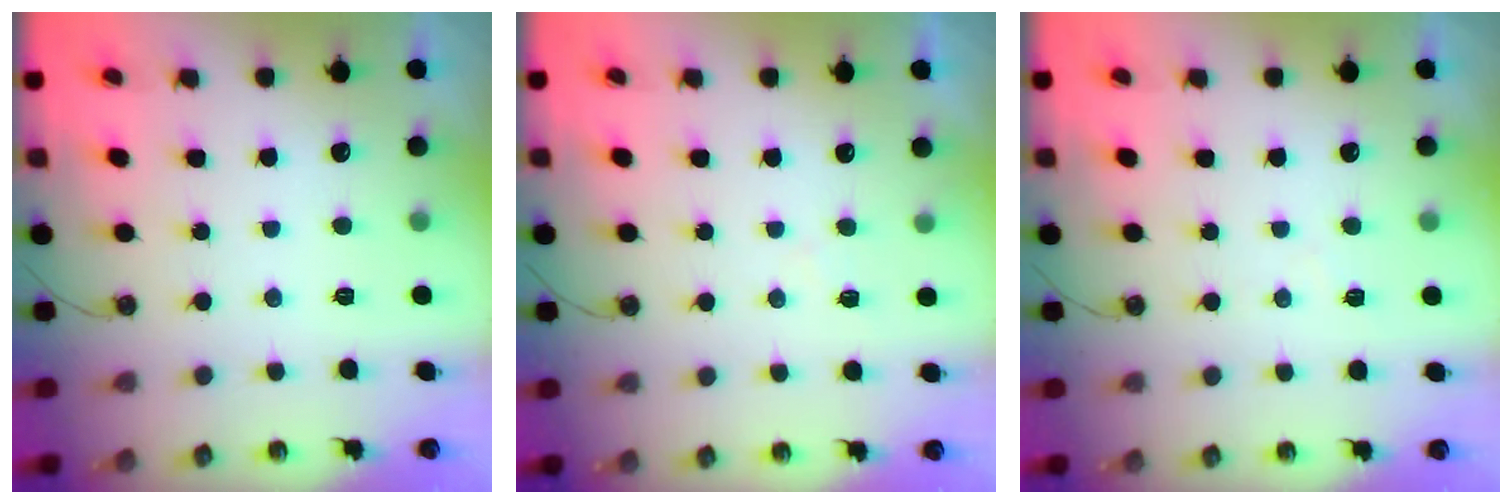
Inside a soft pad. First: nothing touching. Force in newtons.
{"total": 4.5, "press": 4.5, "slide": 0.5}
{"total": 3.3, "press": 3.2, "slide": 0.6}